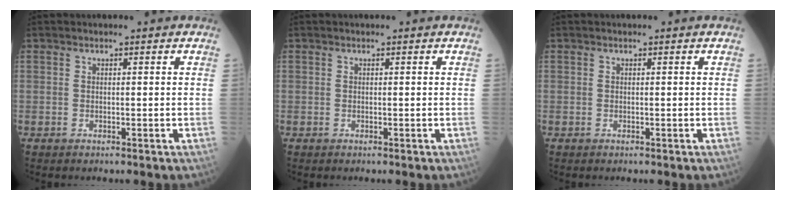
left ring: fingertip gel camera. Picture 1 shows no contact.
{"total": 0.0}
{"total": 0.0}